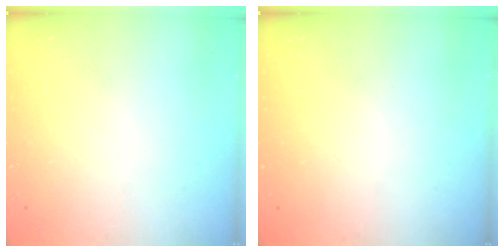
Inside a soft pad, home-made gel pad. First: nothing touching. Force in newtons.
{"total": 0.0}